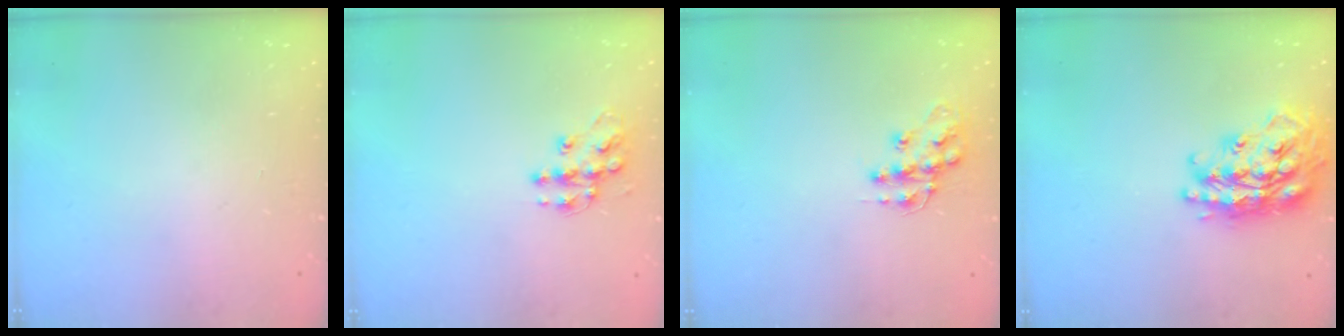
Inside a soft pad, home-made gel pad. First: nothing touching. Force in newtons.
{"total": 10.8, "press": 10.8, "slide": 0.6}
{"total": 11.6, "press": 11.5, "slide": 0.8}
{"total": 25.6, "press": 25.5, "slide": 2.2}